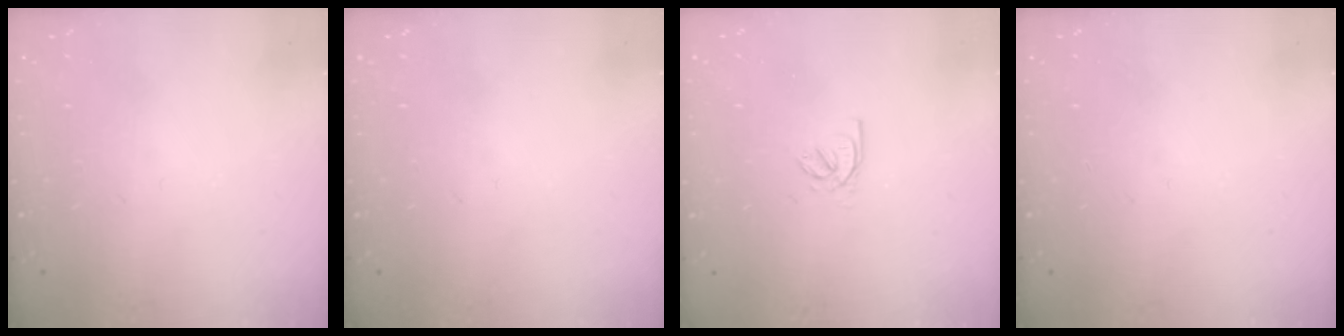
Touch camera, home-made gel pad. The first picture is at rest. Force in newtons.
{"total": 0.0}
{"total": 2.0, "press": 2.0, "slide": 0.4}
{"total": 0.0}